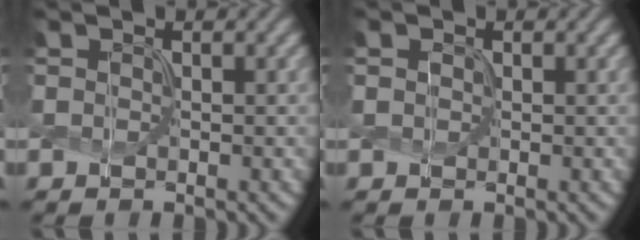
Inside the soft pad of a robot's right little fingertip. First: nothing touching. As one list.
[{"total": 0.6, "force": [0.3, 0.5, 0.1], "torque": [-0.002, 0.002, 0.001]}]